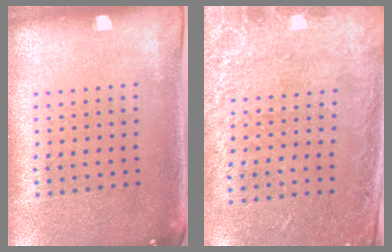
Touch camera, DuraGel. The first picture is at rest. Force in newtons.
{"total": 2.8, "press": 2.0, "slide": 1.9}